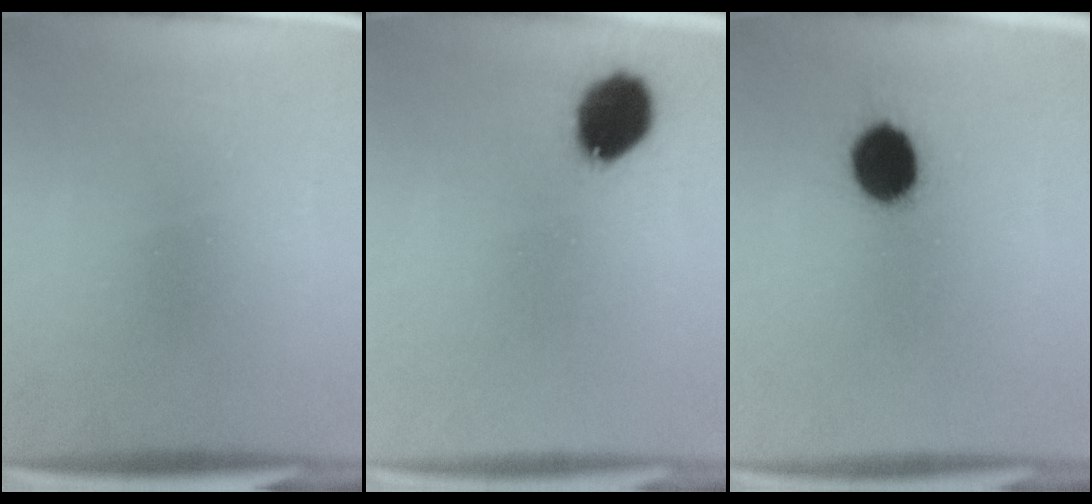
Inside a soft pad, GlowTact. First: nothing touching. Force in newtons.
{"total": 10.9}
{"total": 10.2}